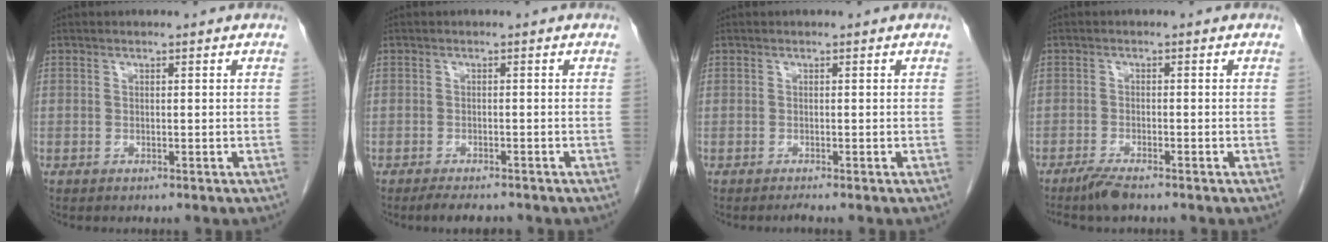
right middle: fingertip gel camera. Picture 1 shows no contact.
{"total": 3.8, "force": [-3.3, 0.8, 1.7], "torque": [-0.028, -0.009, -0.047]}
{"total": 0.8, "force": [-0.6, -0.4, 0.3], "torque": [-0.010, -0.003, -0.009]}
{"total": 3.2, "force": [-2.6, 0.3, 1.7], "torque": [-0.039, -0.007, -0.050]}